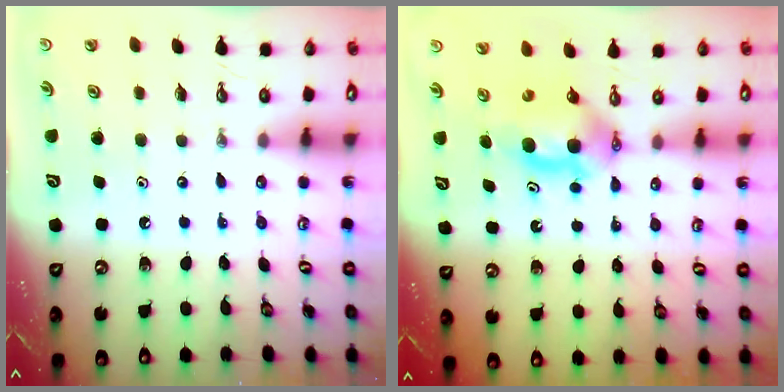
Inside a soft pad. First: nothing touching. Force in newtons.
{"total": 7.1, "press": 5.1, "slide": 5.0}